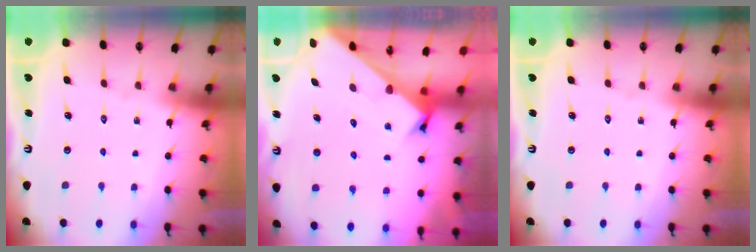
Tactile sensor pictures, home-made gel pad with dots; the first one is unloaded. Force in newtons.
{"total": 2.6, "press": 2.6, "slide": 0.2}
{"total": 0.0}